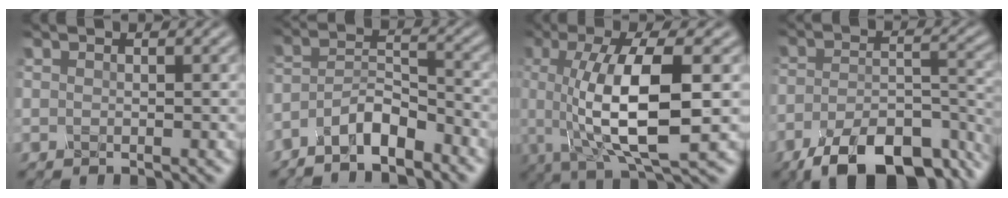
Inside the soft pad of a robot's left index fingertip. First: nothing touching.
{"total": 4.3, "force": [-3.6, 1.0, 2.1], "torque": [-0.038, 0.005, -0.076]}
{"total": 9.8, "force": [-0.7, 2.9, 9.3], "torque": [-0.158, -0.004, -0.013]}
{"total": 11.4, "force": [-8.1, 4.3, 6.8], "torque": [-0.109, -0.015, -0.135]}